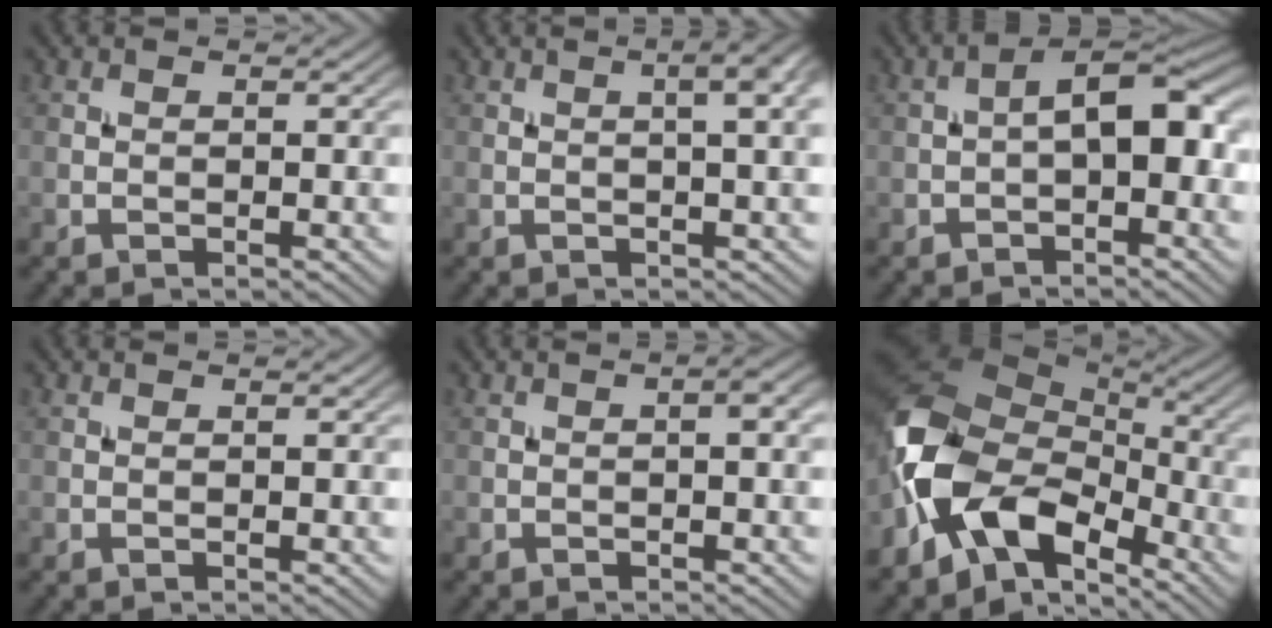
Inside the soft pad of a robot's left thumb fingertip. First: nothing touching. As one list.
[{"total": 5.8, "force": [1.5, 1.5, 5.4], "torque": [-0.062, 0.021, 0.010]}, {"total": 5.7, "force": [-0.7, 2.4, 5.2], "torque": [-0.071, 0.018, -0.020]}, {"total": 0.0}, {"total": 1.4, "force": [0.0, 0.2, 1.4], "torque": [-0.023, 0.005, 0.000]}, {"total": 14.5, "force": [-5.6, 8.4, 10.4], "torque": [-0.209, -0.001, -0.125]}]